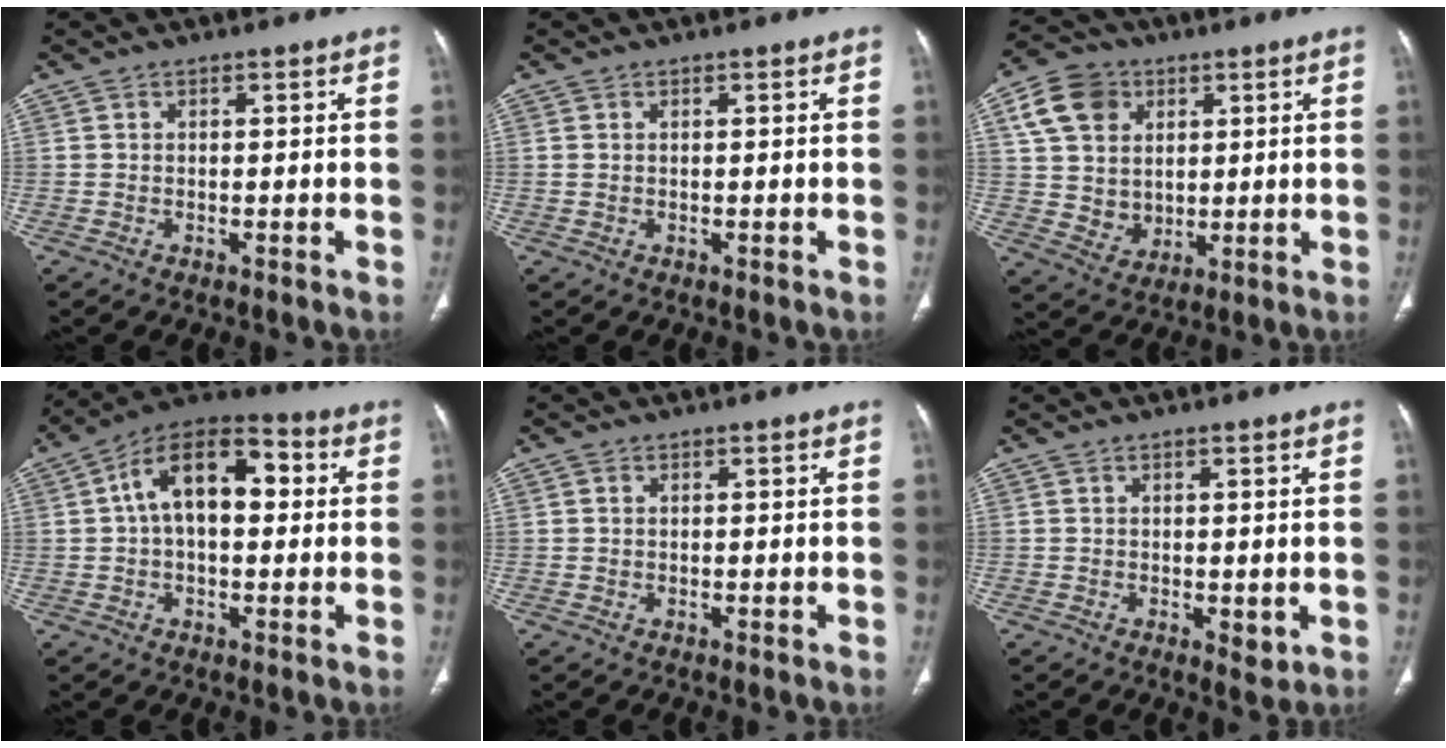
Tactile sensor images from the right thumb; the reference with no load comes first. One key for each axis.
{"total": 0.5, "fx": 0.1, "fy": 0.4, "fz": 0.3, "tx": -0.011, "ty": 0.002, "tz": 0.004}
{"total": 13.2, "fx": 4.4, "fy": 11.0, "fz": 5.8, "tx": -0.083, "ty": -0.009, "tz": 0.086}
{"total": 14.7, "fx": 2.3, "fy": 8.4, "fz": 11.8, "tx": -0.181, "ty": 0.036, "tz": 0.028}
{"total": 0.6, "fx": 0.2, "fy": 0.6, "fz": 0.2, "tx": 0.001, "ty": 0.001, "tz": 0.003}
{"total": 2.3, "fx": -0.3, "fy": 1.3, "fz": 1.8, "tx": -0.018, "ty": -0.005, "tz": 0.000}